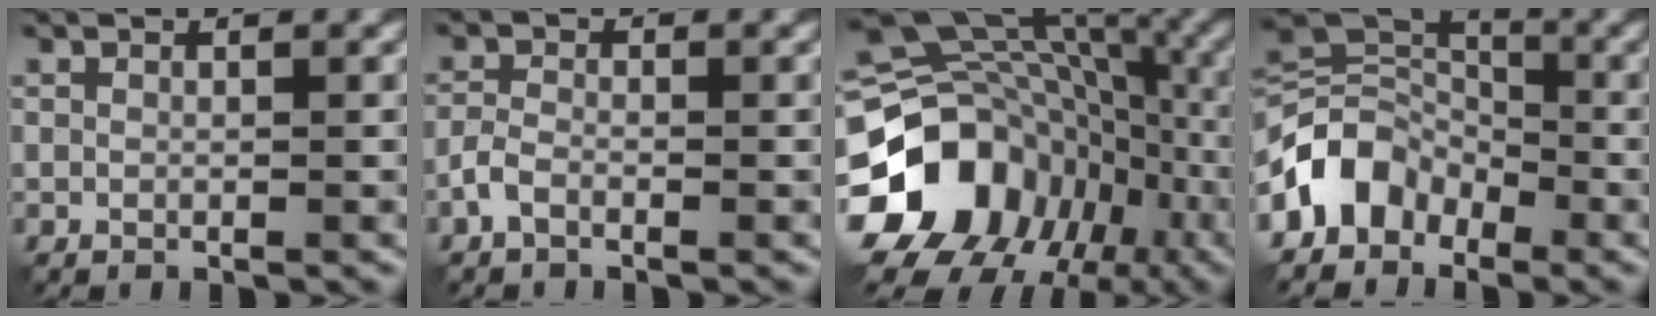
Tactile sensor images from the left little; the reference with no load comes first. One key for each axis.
{"total": 1.6, "fx": -1.1, "fy": 0.7, "fz": 0.9, "tx": -0.020, "ty": 0.003, "tz": -0.028}
{"total": 19.3, "fx": -6.6, "fy": 15.7, "fz": 9.2, "tx": -0.192, "ty": -0.015, "tz": -0.100}
{"total": 5.3, "fx": -3.2, "fy": 3.8, "fz": 1.7, "tx": -0.015, "ty": 0.007, "tz": -0.073}